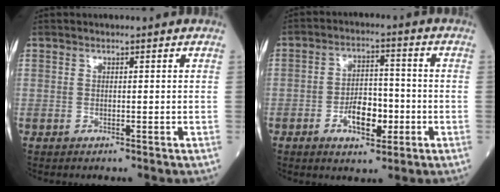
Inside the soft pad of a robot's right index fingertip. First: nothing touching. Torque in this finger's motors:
{"motor_torque": [0.26, -0.19, 0.16, 0.04]}